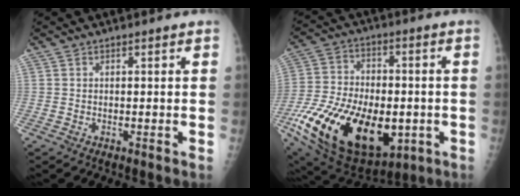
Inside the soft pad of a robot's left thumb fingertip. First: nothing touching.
{"total": 29.3, "force": [-8.7, 16.7, 22.4], "torque": [-0.438, -0.024, -0.127]}